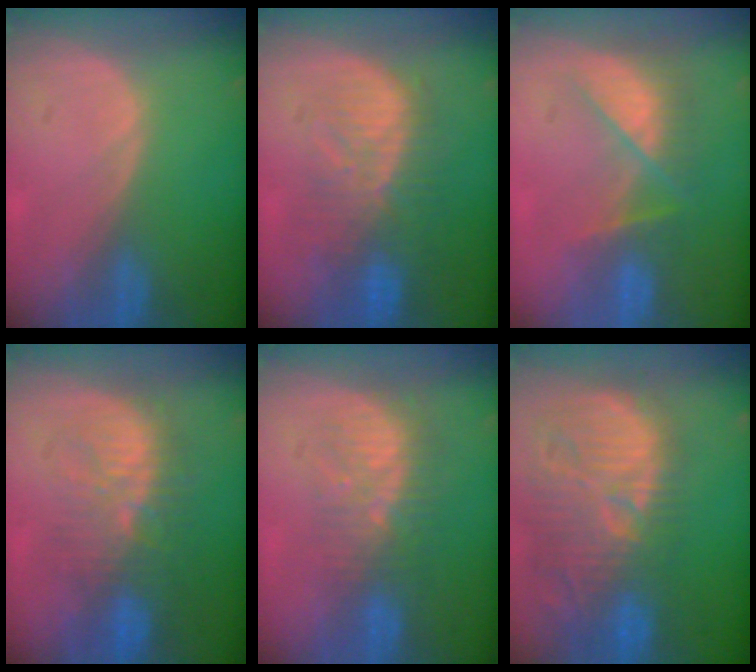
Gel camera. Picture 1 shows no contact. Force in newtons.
{"total": 10.0, "press": 9.0, "slide": 4.2}
{"total": 8.2, "press": 7.1, "slide": 4.1}
{"total": 9.3, "press": 9.0, "slide": 2.4}
{"total": 7.7, "press": 7.2, "slide": 2.6}
{"total": 14.3, "press": 12.9, "slide": 6.2}